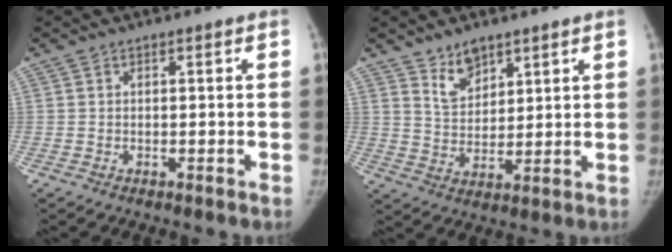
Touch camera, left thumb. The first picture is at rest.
{"total": 6.0, "force": [4.3, 3.3, 2.6], "torque": [-0.020, -0.038, 0.086]}